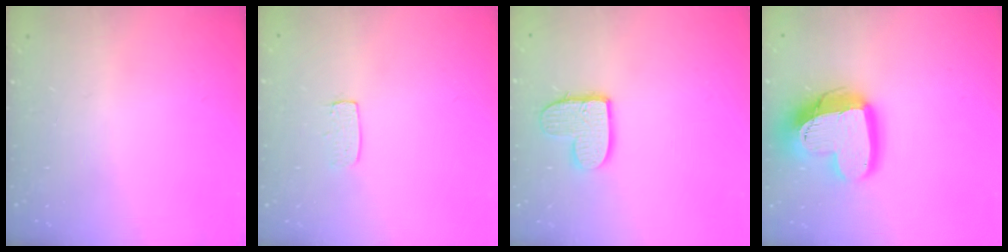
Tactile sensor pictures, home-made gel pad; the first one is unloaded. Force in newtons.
{"total": 5.1, "press": 5.1, "slide": 0.4}
{"total": 10.9, "press": 10.8, "slide": 0.7}
{"total": 18.8, "press": 18.7, "slide": 1.8}